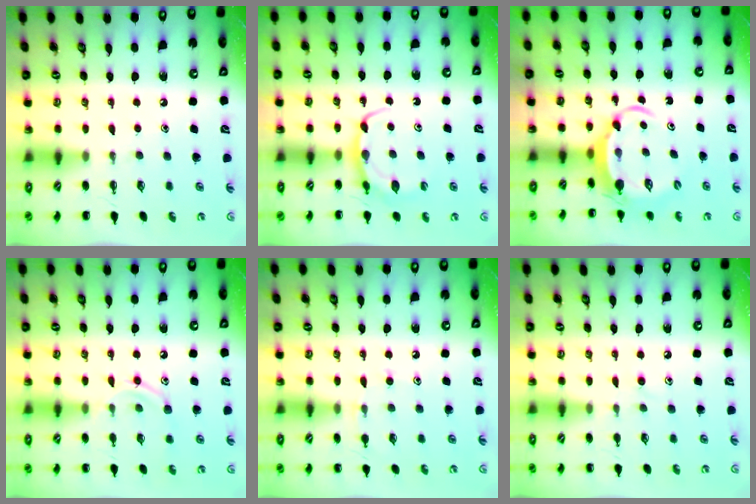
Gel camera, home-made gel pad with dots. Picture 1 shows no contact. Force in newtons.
{"total": 6.5, "press": 6.5, "slide": 0.3}
{"total": 5.0, "press": 4.9, "slide": 0.7}
{"total": 9.7, "press": 9.5, "slide": 1.7}
{"total": 6.7, "press": 6.4, "slide": 1.9}
{"total": 6.7, "press": 6.3, "slide": 2.1}